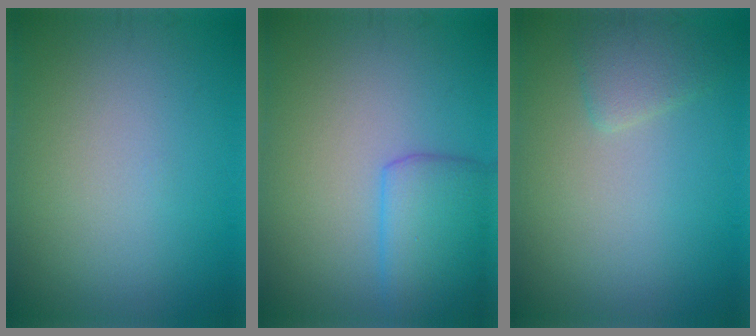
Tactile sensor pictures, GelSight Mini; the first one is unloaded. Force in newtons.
{"total": 4.2, "press": 4.2, "slide": 0.2}
{"total": 1.9, "press": 1.9, "slide": 0.2}